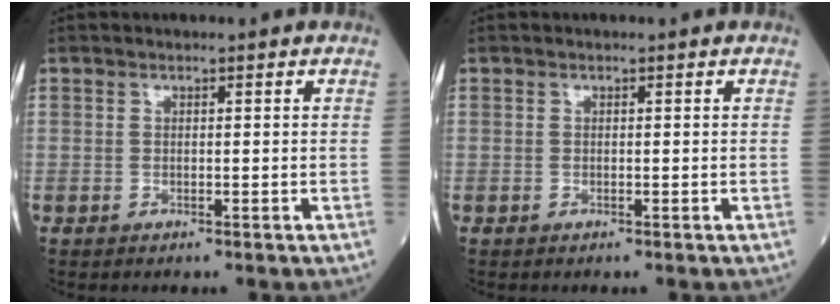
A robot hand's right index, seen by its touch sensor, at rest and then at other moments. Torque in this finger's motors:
{"motor_torque": [0.01, 0.01, 0.00, -0.01]}